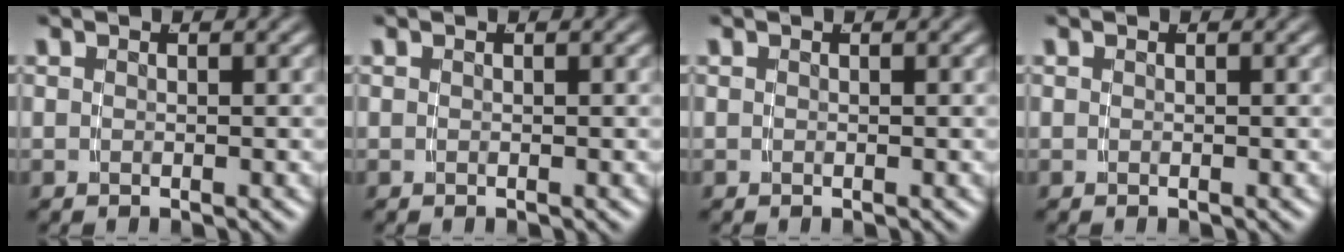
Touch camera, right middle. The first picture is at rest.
{"total": 0.0}
{"total": 0.0}
{"total": 0.0}